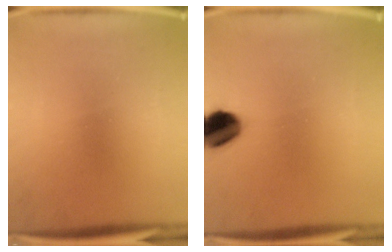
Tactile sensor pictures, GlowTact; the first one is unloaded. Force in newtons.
{"total": 9.8}